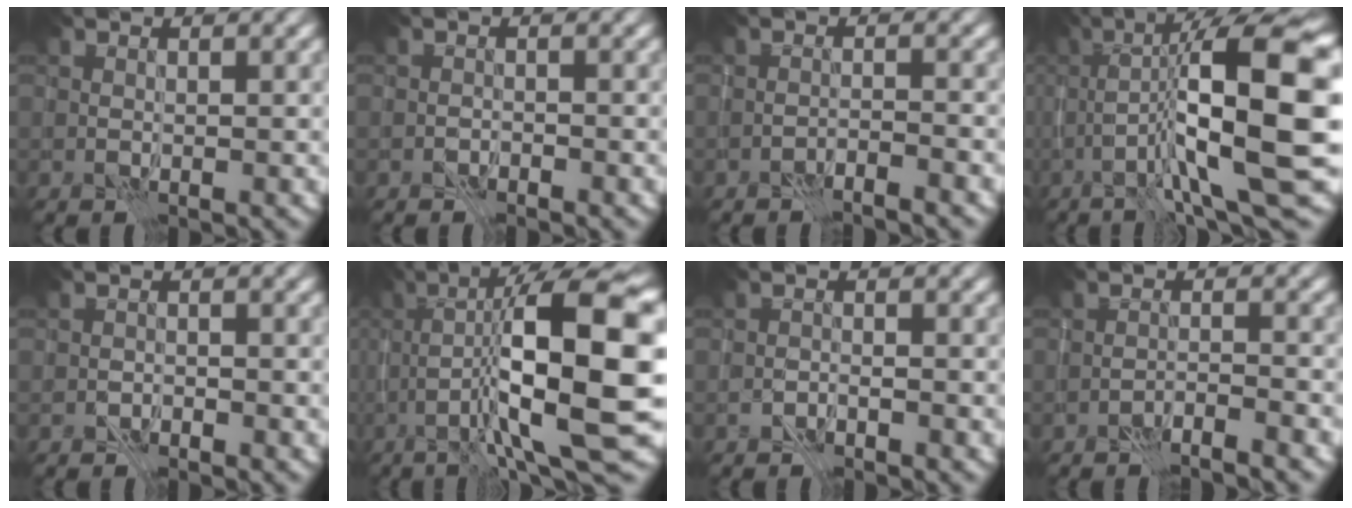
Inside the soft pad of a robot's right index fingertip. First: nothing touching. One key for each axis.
{"total": 1.0, "fx": -1.0, "fy": 0.4, "fz": 0.2, "tx": -0.001, "ty": 0.004, "tz": -0.020}
{"total": 1.9, "fx": -1.8, "fy": 0.0, "fz": 0.7, "tx": -0.007, "ty": 0.005, "tz": -0.037}
{"total": 14.1, "fx": -1.5, "fy": 2.7, "fz": 13.8, "tx": -0.219, "ty": 0.024, "tz": -0.020}
{"total": 1.3, "fx": -1.2, "fy": 0.5, "fz": 0.3, "tx": -0.003, "ty": 0.004, "tz": -0.027}
{"total": 14.2, "fx": -1.1, "fy": 2.7, "fz": 13.9, "tx": -0.218, "ty": 0.022, "tz": -0.015}
{"total": 1.6, "fx": -1.5, "fy": 0.4, "fz": 0.3, "tx": -0.004, "ty": 0.004, "tz": -0.032}
{"total": 2.3, "fx": -2.1, "fy": 0.1, "fz": 0.9, "tx": -0.011, "ty": 0.006, "tz": -0.042}